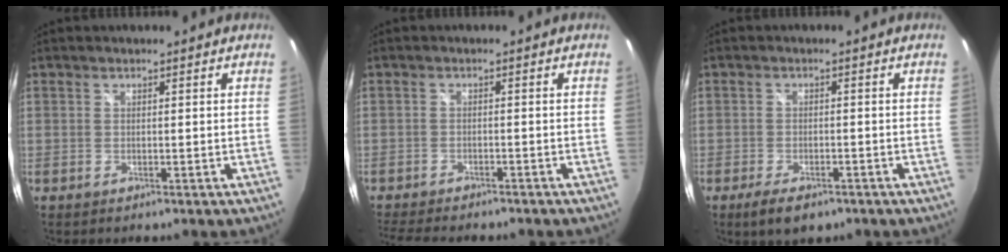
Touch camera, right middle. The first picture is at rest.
{"total": 8.9, "force": [-7.9, 1.8, 3.7], "torque": [-0.090, -0.023, -0.126]}
{"total": 5.6, "force": [-3.8, 2.2, 3.5], "torque": [-0.078, -0.017, -0.061]}